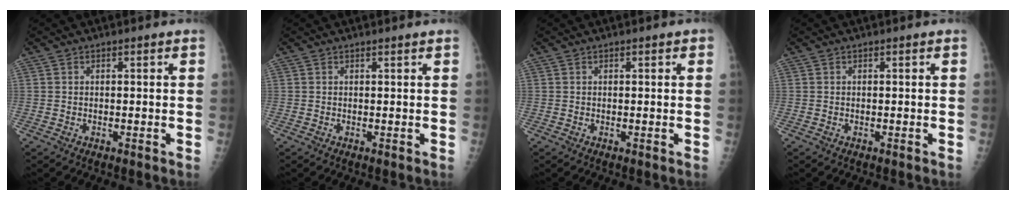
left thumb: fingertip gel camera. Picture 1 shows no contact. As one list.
[{"total": 0.8, "force": [0.7, 0.0, 0.4], "torque": [-0.006, 0.002, 0.012]}, {"total": 1.3, "force": [0.6, 0.5, 1.0], "torque": [-0.012, 0.001, 0.006]}, {"total": 0.0}]